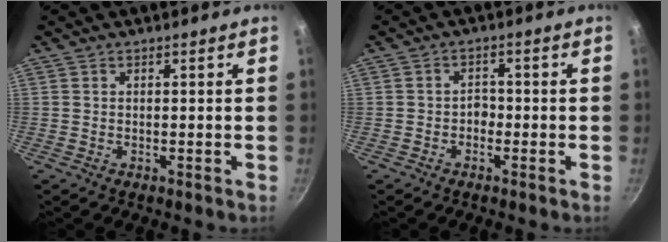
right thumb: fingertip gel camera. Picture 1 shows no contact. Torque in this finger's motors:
{"motor_torque": [0.22, 0.01, 0.40, 0.13, -0.01]}